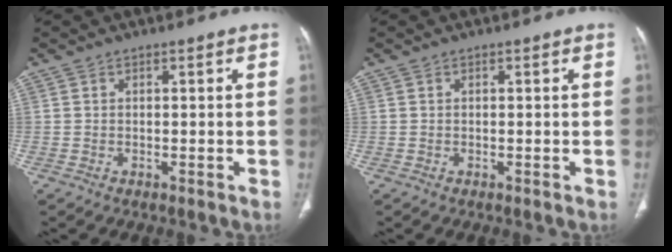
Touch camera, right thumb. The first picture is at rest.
{"total": 0.0}